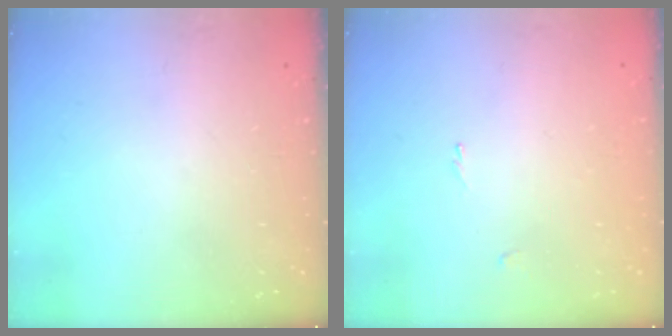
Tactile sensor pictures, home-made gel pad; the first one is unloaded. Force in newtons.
{"total": 0.8, "press": 0.7, "slide": 0.4}